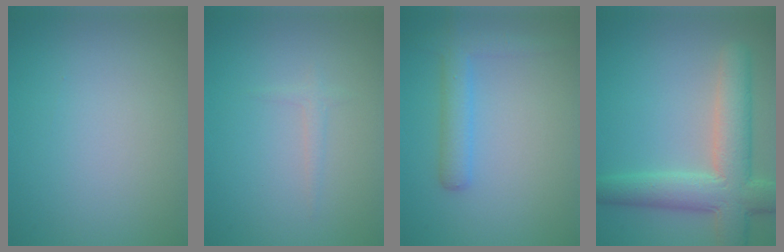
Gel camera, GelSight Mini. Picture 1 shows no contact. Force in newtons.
{"total": 0.9, "press": 0.9, "slide": 0.1}
{"total": 2.9, "press": 2.9, "slide": 0.1}
{"total": 7.1, "press": 7.1, "slide": 0.5}